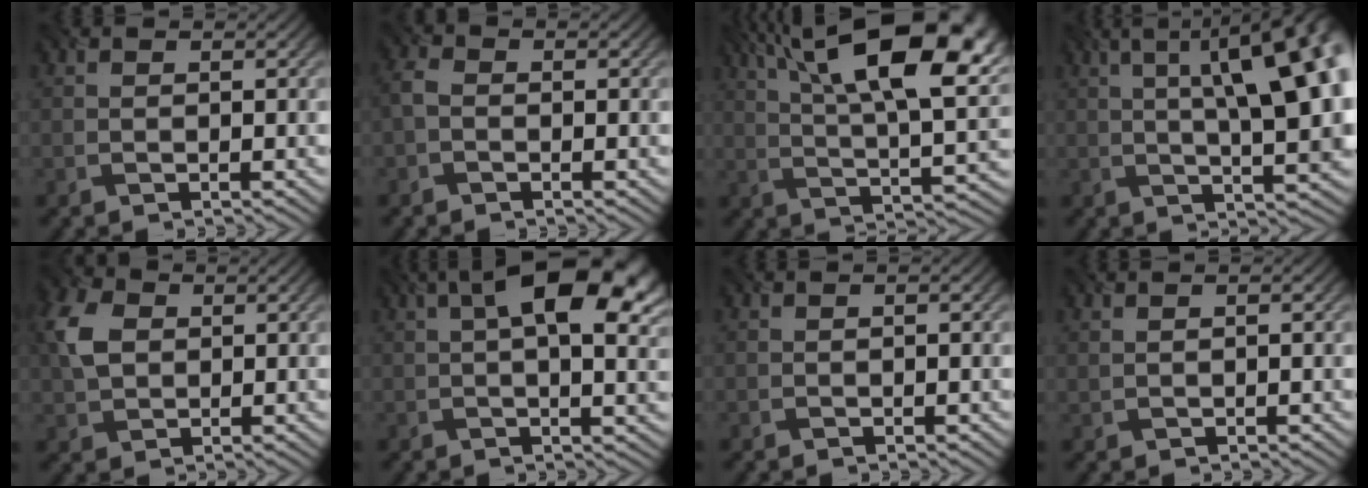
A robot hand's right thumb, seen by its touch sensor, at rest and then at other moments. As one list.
[{"total": 2.2, "force": [-0.8, 1.4, 1.5], "torque": [-0.042, 0.004, -0.027]}, {"total": 19.8, "force": [9.1, 7.4, 16.0], "torque": [-0.250, 0.045, 0.132]}, {"total": 16.7, "force": [3.7, 5.7, 15.2], "torque": [-0.187, 0.045, 0.046]}, {"total": 6.1, "force": [1.2, 4.6, 3.9], "torque": [-0.106, 0.011, 0.019]}, {"total": 14.2, "force": [4.6, 6.0, 12.0], "torque": [-0.168, 0.026, 0.052]}, {"total": 0.0}, {"total": 0.6, "force": [0.5, 0.2, 0.3], "torque": [-0.014, 0.002, 0.013]}]